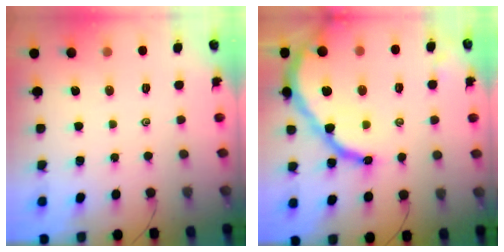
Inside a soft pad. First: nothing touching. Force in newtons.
{"total": 19.8, "press": 19.7, "slide": 1.8}